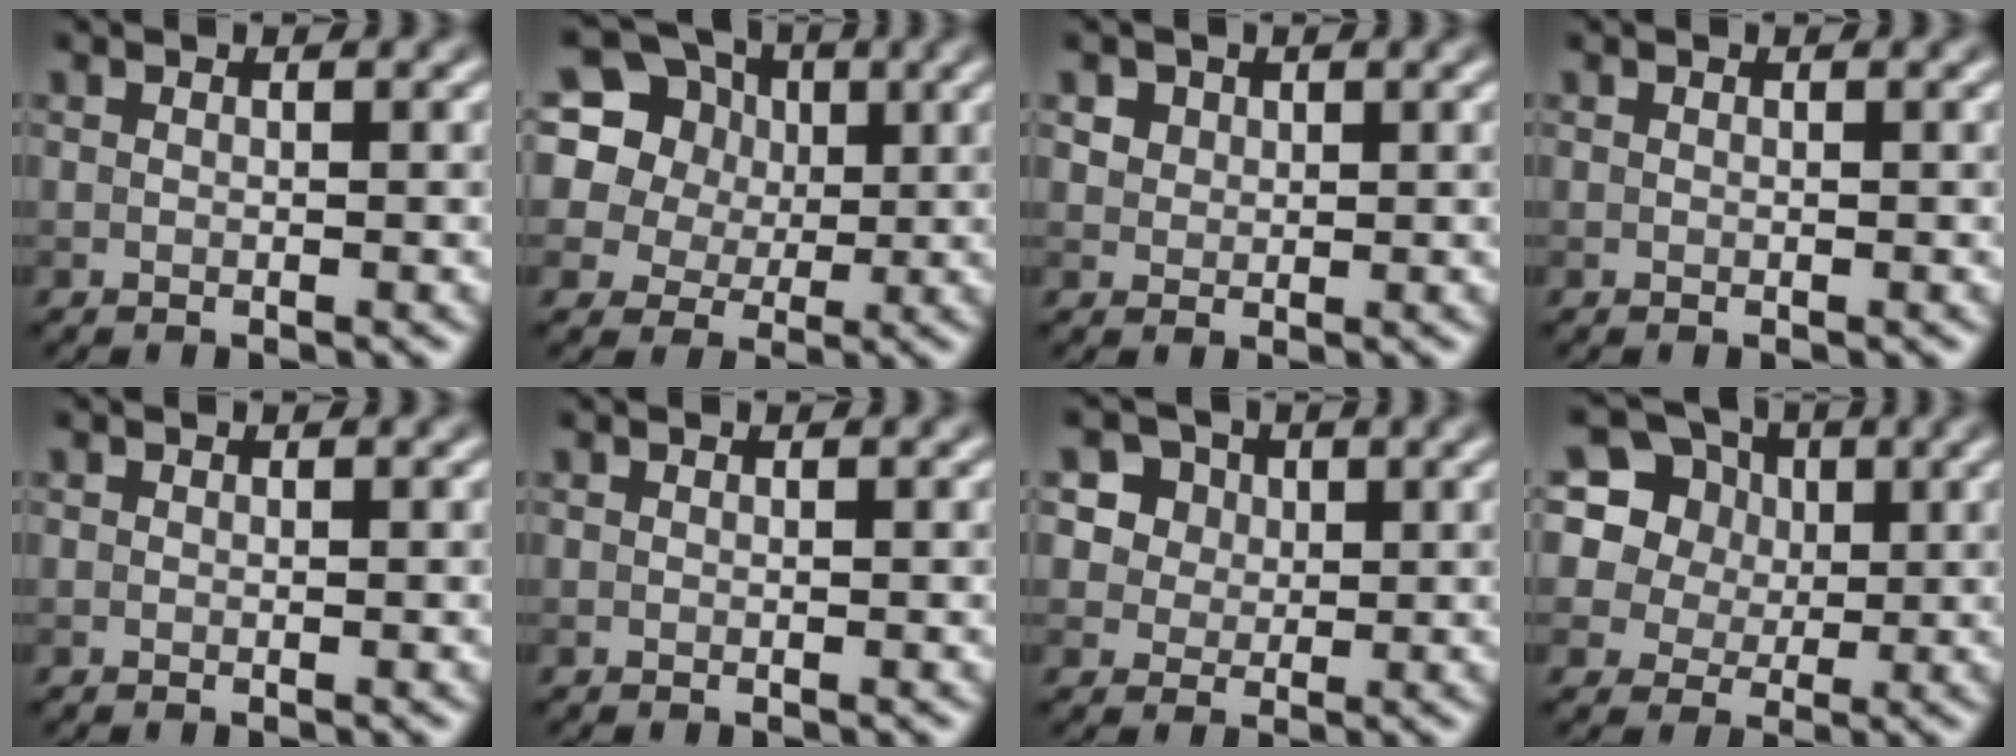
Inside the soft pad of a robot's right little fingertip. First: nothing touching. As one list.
[{"total": 17.3, "force": [7.5, 13.9, 6.9], "torque": [-0.193, 0.069, 0.111]}, {"total": 2.9, "force": [1.7, 2.1, 1.2], "torque": [-0.036, 0.001, 0.033]}, {"total": 0.0}, {"total": 0.0}, {"total": 0.0}, {"total": 6.9, "force": [3.5, 5.4, 2.6], "torque": [-0.048, 0.010, 0.046]}, {"total": 13.5, "force": [6.5, 10.4, 5.6], "torque": [-0.153, 0.047, 0.109]}]